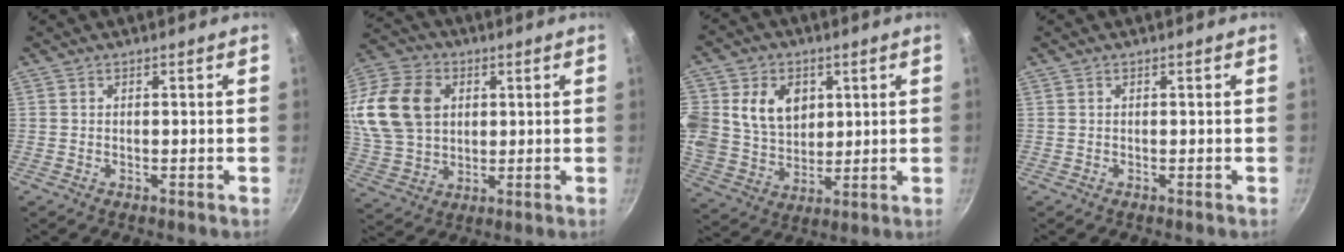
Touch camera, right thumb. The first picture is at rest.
{"total": 20.5, "force": [4.8, 15.2, 12.9], "torque": [-0.260, 0.011, 0.093]}
{"total": 16.0, "force": [4.1, 12.8, 8.7], "torque": [-0.164, -0.003, 0.078]}
{"total": 0.0}